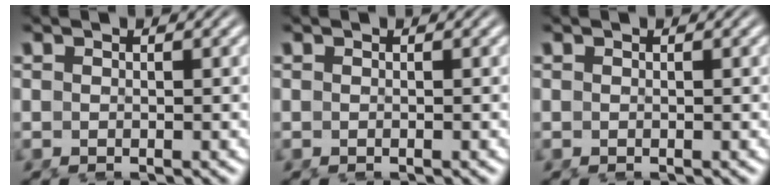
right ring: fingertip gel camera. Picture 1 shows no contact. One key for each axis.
{"total": 0.0}
{"total": 0.0}